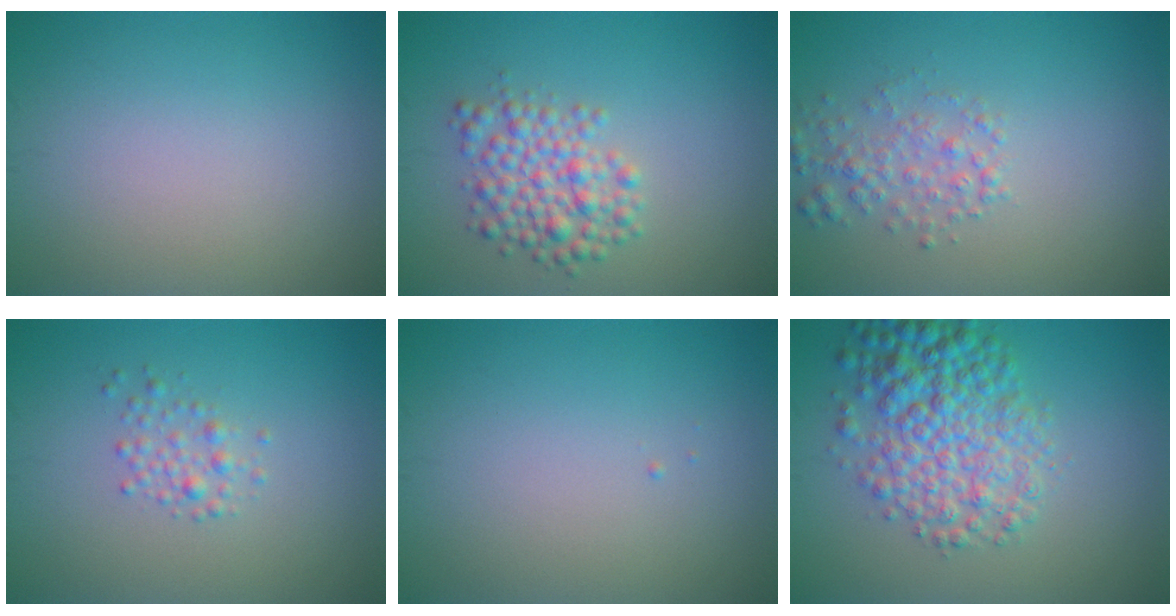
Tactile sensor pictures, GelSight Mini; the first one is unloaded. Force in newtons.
{"total": 4.0, "press": 4.0, "slide": 0.1}
{"total": 2.3, "press": 2.3, "slide": 0.1}
{"total": 2.2, "press": 2.2, "slide": 0.1}
{"total": 0.0}
{"total": 6.6, "press": 6.6, "slide": 0.1}